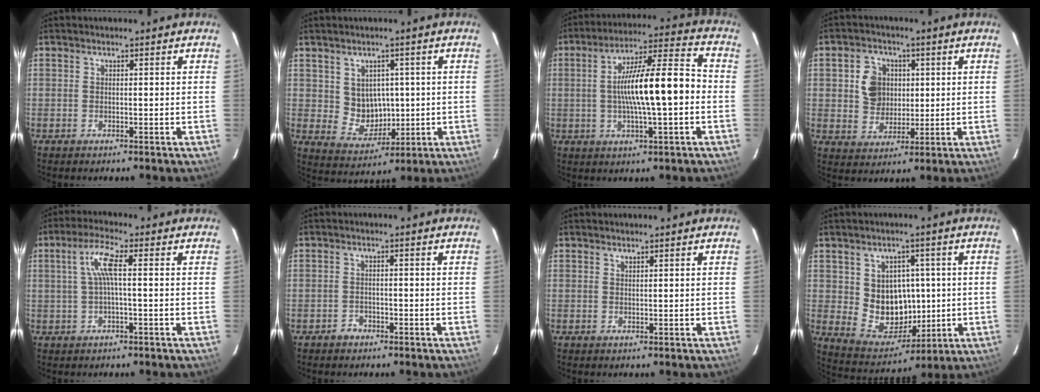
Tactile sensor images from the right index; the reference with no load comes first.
{"total": 6.6, "force": [1.0, 6.0, 2.5], "torque": [-0.049, 0.003, 0.037]}
{"total": 14.8, "force": [-1.1, 2.3, 14.5], "torque": [-0.236, 0.018, -0.015]}
{"total": 7.6, "force": [1.4, 6.7, 3.2], "torque": [-0.065, 0.016, 0.034]}
{"total": 5.1, "force": [0.3, 0.3, 5.1], "torque": [-0.099, 0.007, 0.011]}
{"total": 1.7, "force": [-1.2, 1.1, 0.0], "torque": [0.000, 0.006, -0.019]}
{"total": 0.5, "force": [0.5, 0.0, 0.1], "torque": [0.000, 0.001, 0.011]}
{"total": 10.7, "force": [0.8, 9.4, 5.0], "torque": [-0.093, 0.000, 0.038]}